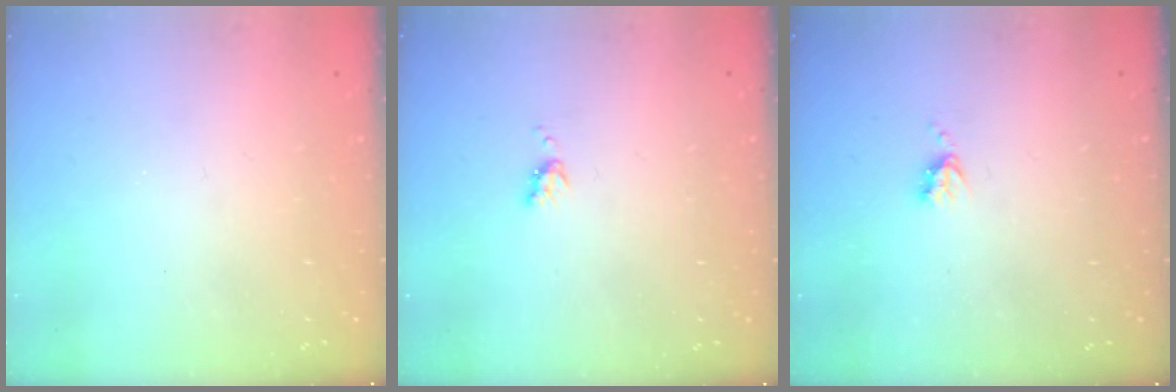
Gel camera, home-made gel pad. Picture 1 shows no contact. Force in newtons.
{"total": 4.0, "press": 4.0, "slide": 0.6}
{"total": 3.7, "press": 3.6, "slide": 0.5}